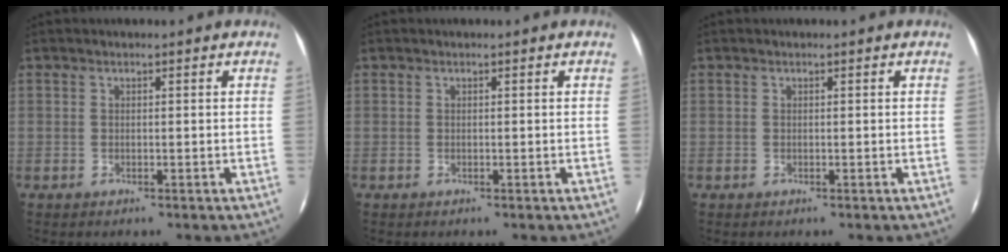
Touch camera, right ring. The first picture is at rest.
{"total": 0.0}
{"total": 0.0}